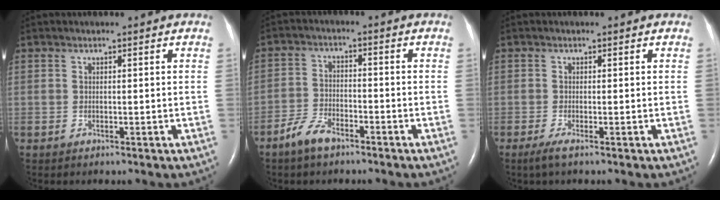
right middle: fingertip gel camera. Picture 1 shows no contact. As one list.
[{"total": 4.8, "force": [-3.7, 1.7, 2.5], "torque": [-0.055, 0.000, -0.072]}, {"total": 1.7, "force": [-1.0, -0.1, 1.3], "torque": [-0.035, -0.007, -0.024]}]